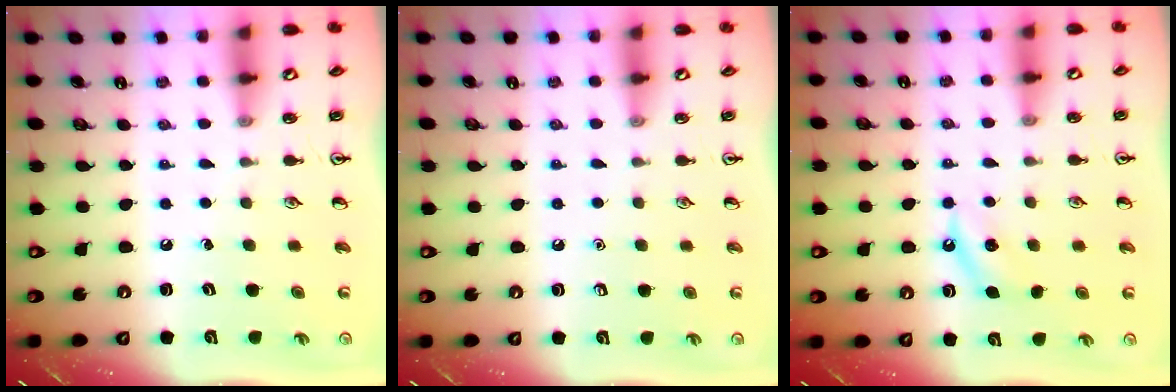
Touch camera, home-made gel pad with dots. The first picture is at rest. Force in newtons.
{"total": 0.0}
{"total": 4.6, "press": 4.5, "slide": 1.3}